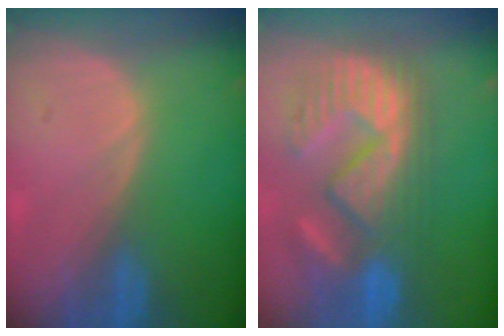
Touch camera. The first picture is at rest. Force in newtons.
{"total": 11.6, "press": 11.1, "slide": 3.4}